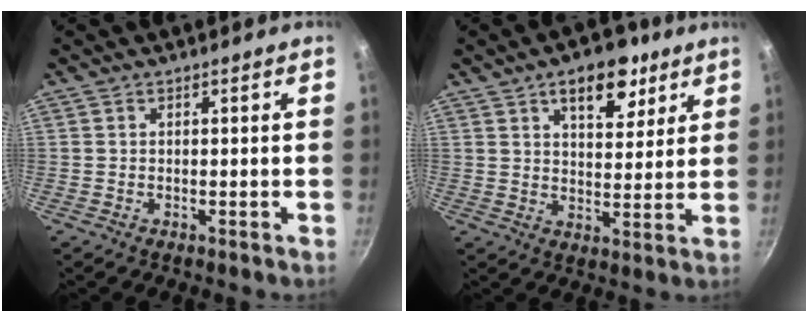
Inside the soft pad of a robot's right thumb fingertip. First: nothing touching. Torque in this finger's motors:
{"motor_torque": [0.40, 0.39, 0.20, 0.03, 0.01]}